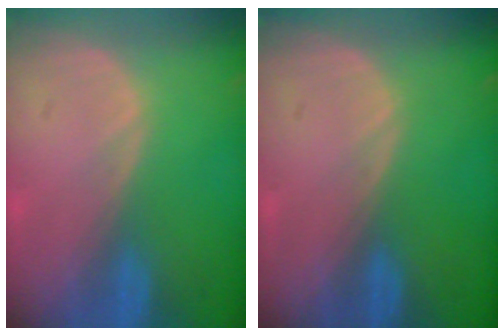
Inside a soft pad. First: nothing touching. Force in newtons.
{"total": 0.0}